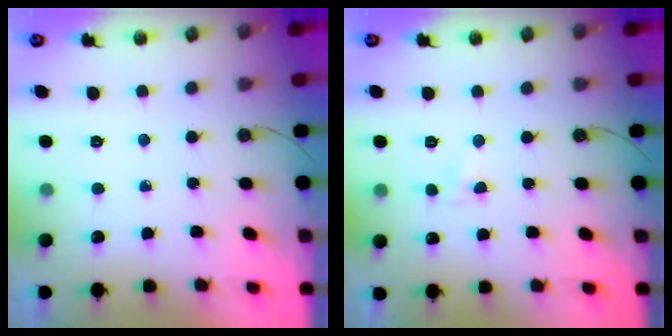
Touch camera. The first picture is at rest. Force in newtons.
{"total": 2.9, "press": 2.9, "slide": 0.4}